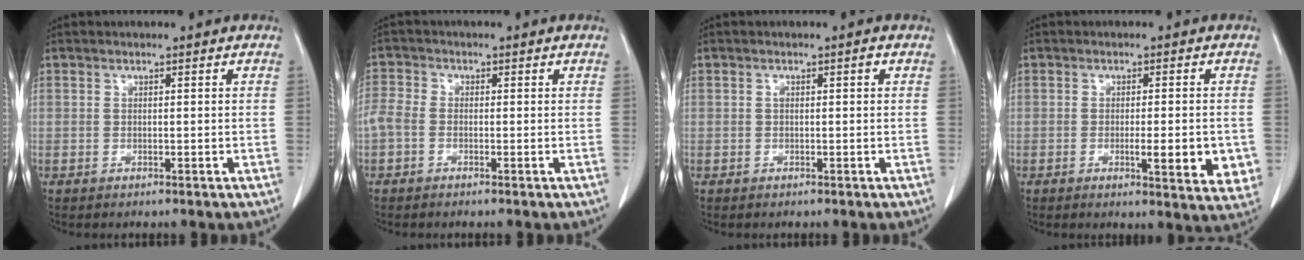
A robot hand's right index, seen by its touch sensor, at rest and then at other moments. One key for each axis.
{"total": 3.4, "fx": -1.0, "fy": 2.4, "fz": 2.3, "tx": -0.067, "ty": 0.013, "tz": -0.022}
{"total": 0.9, "fx": 0.1, "fy": 0.3, "fz": 0.8, "tx": -0.010, "ty": 0.004, "tz": 0.003}
{"total": 7.5, "fx": -1.6, "fy": 1.7, "fz": 7.2, "tx": -0.084, "ty": -0.009, "tz": -0.016}